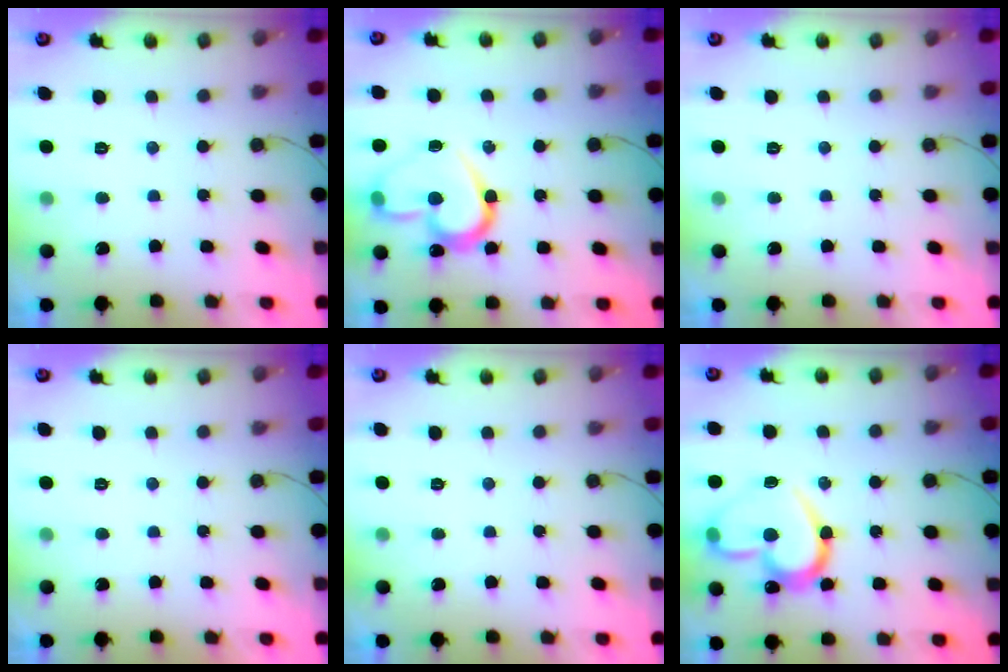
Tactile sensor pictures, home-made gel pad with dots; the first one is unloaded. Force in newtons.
{"total": 17.8, "press": 17.7, "slide": 1.8}
{"total": 0.0}
{"total": 1.7, "press": 1.7, "slide": 0.1}
{"total": 0.0}
{"total": 20.2, "press": 20.1, "slide": 2.4}